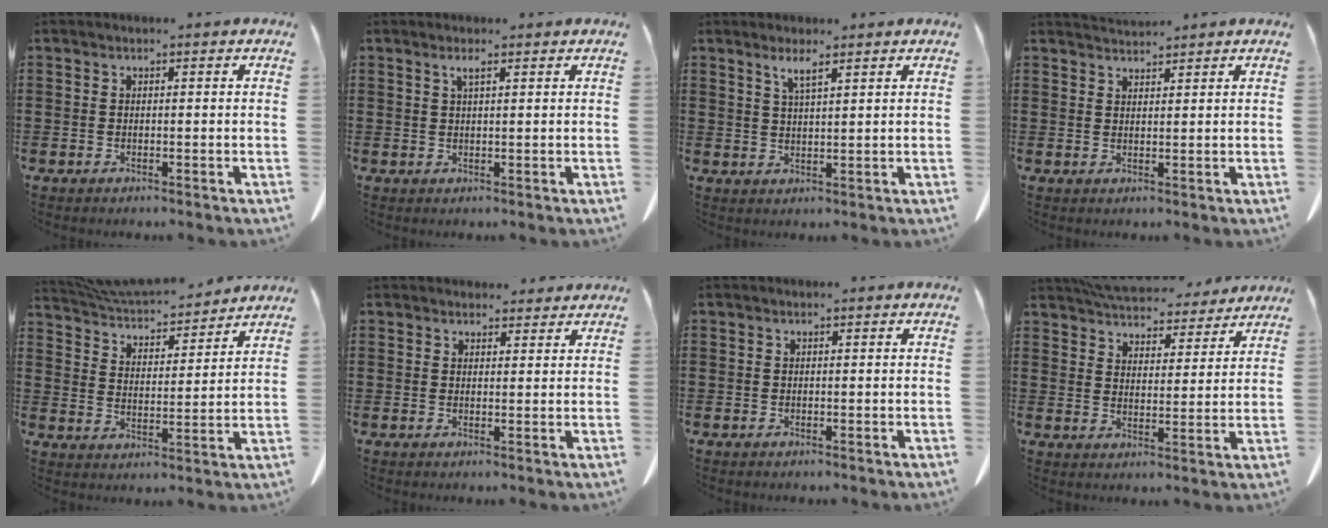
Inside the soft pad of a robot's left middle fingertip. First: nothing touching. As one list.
[{"total": 1.5, "force": [0.9, 0.2, 1.3], "torque": [-0.027, 0.002, 0.015]}, {"total": 2.8, "force": [2.0, 0.3, 1.9], "torque": [-0.042, 0.002, 0.035]}, {"total": 1.8, "force": [1.8, 0.1, 0.1], "torque": [-0.006, -0.001, 0.035]}, {"total": 5.9, "force": [5.7, 0.7, 1.3], "torque": [-0.054, -0.038, 0.099]}, {"total": 2.6, "force": [2.4, 0.9, 0.2], "torque": [-0.002, -0.005, 0.044]}, {"total": 0.0}, {"total": 6.2, "force": [6.1, 0.8, 1.0], "torque": [-0.047, -0.031, 0.109]}]